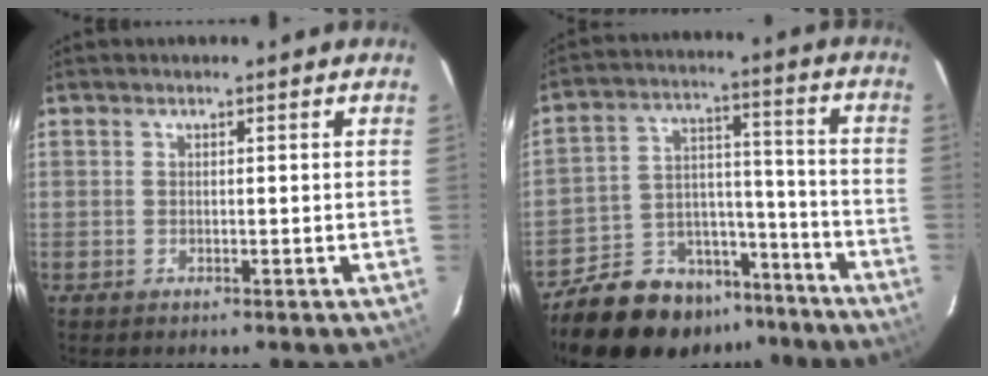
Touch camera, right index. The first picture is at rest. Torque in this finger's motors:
{"motor_torque": [0.42, -0.83, -0.10, -0.21]}